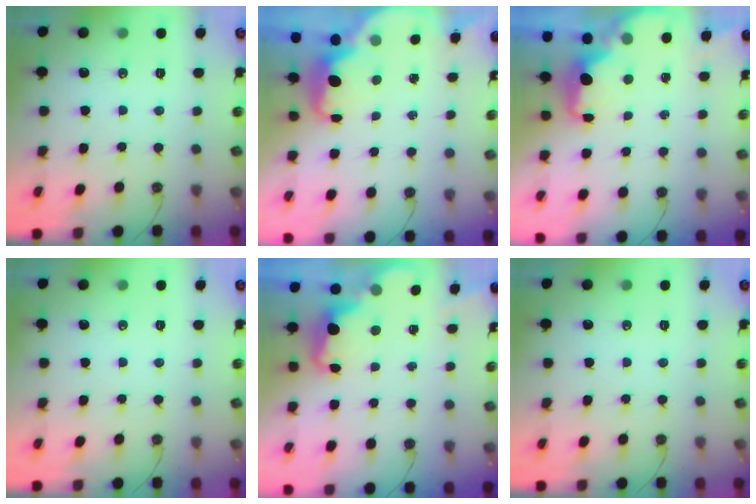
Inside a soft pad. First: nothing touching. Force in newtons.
{"total": 2.4, "press": 2.4, "slide": 0.6}
{"total": 2.3, "press": 2.2, "slide": 0.8}
{"total": 0.0}
{"total": 1.5, "press": 1.4, "slide": 0.7}
{"total": 0.0}